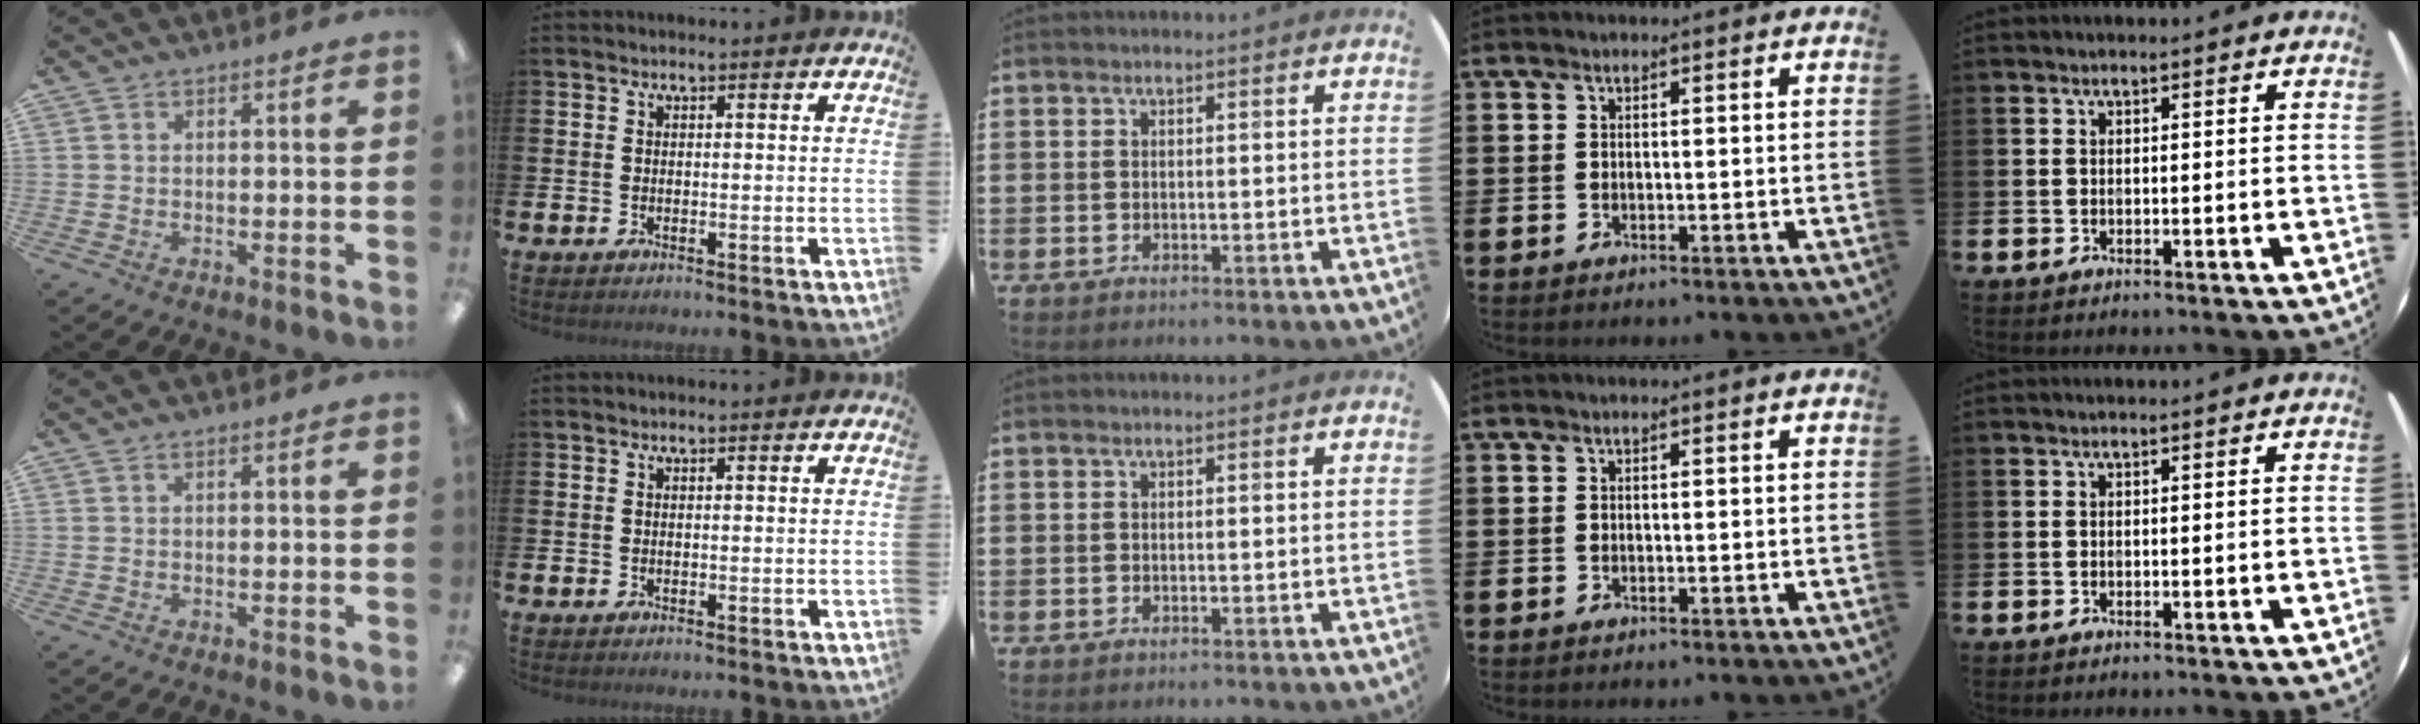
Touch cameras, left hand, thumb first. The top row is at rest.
{}